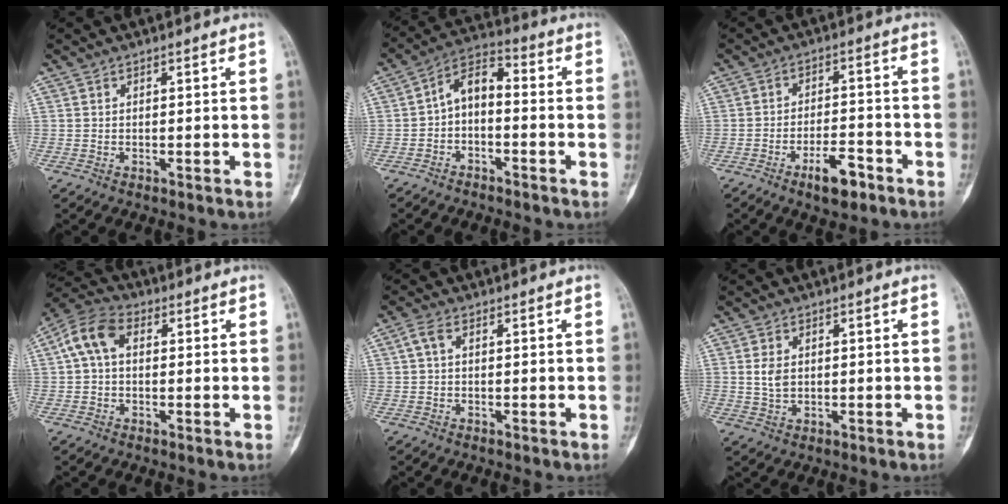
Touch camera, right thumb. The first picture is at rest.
{"total": 7.2, "force": [-1.5, 4.2, 5.7], "torque": [-0.087, 0.041, -0.042]}
{"total": 6.7, "force": [-4.1, 2.5, 4.6], "torque": [-0.068, 0.025, -0.064]}
{"total": 7.7, "force": [1.4, 5.0, 5.7], "torque": [-0.116, 0.027, 0.020]}
{"total": 2.1, "force": [0.5, 1.0, 1.7], "torque": [-0.040, 0.008, 0.010]}
{"total": 3.1, "force": [0.4, 2.1, 2.3], "torque": [-0.039, -0.002, 0.011]}